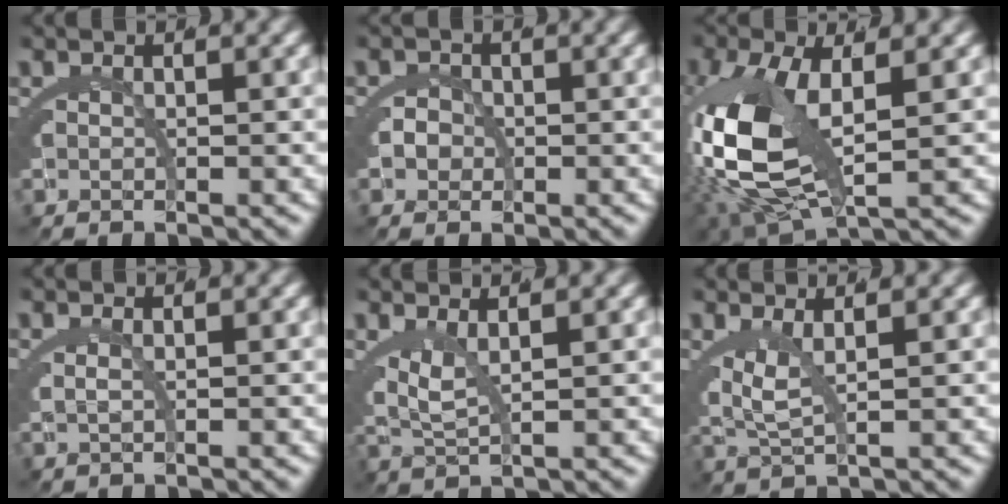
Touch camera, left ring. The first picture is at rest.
{"total": 2.9, "force": [-0.9, 2.7, 0.6], "torque": [-0.028, -0.011, -0.018]}
{"total": 10.5, "force": [-1.5, 5.7, 8.7], "torque": [-0.211, -0.040, 0.001]}
{"total": 1.0, "force": [0.1, 0.5, 0.8], "torque": [-0.024, -0.004, 0.004]}
{"total": 3.4, "force": [0.9, 2.2, 2.4], "torque": [-0.069, -0.014, 0.022]}
{"total": 3.4, "force": [0.5, 2.1, 2.7], "torque": [-0.072, -0.013, 0.016]}